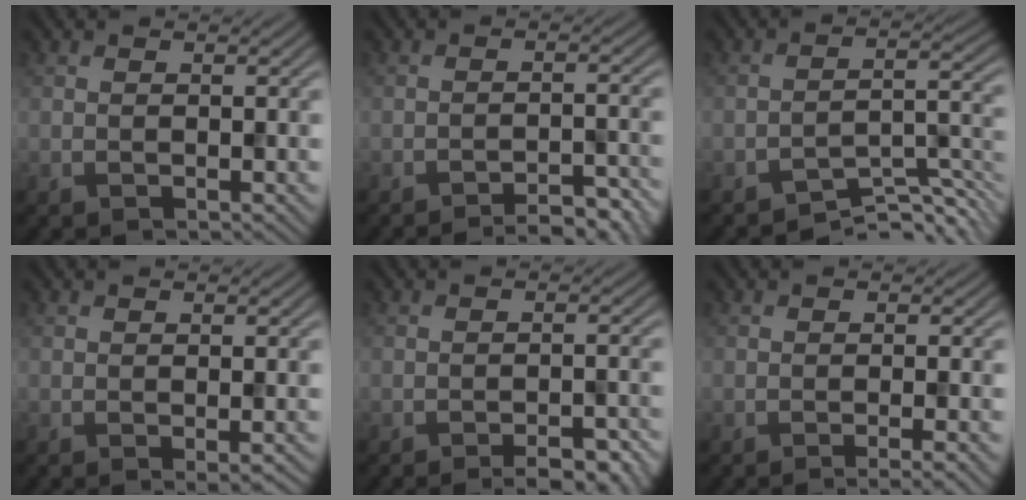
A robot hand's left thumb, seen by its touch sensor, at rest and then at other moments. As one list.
[{"total": 4.5, "force": [-3.9, 0.5, 2.2], "torque": [-0.037, 0.014, -0.055]}, {"total": 5.9, "force": [-5.1, 0.9, 2.8], "torque": [-0.042, 0.003, -0.083]}, {"total": 1.3, "force": [-0.5, 0.0, 1.2], "torque": [-0.023, -0.004, -0.008]}, {"total": 4.4, "force": [-3.3, 0.9, 2.8], "torque": [-0.048, 0.007, -0.040]}, {"total": 2.8, "force": [-1.2, 0.5, 2.4], "torque": [-0.030, 0.002, -0.026]}]